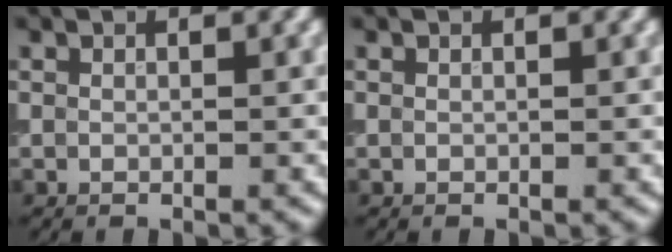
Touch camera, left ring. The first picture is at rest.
{"total": 0.0}